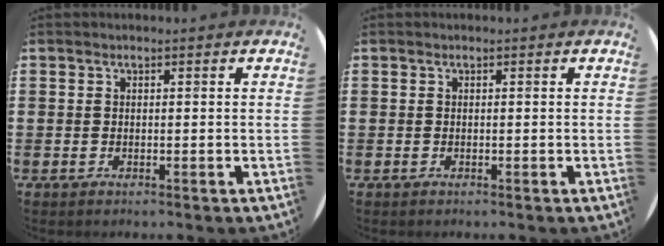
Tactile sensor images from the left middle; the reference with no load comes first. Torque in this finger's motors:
{"motor_torque": [-0.01, -0.01, 0.00, 0.01]}